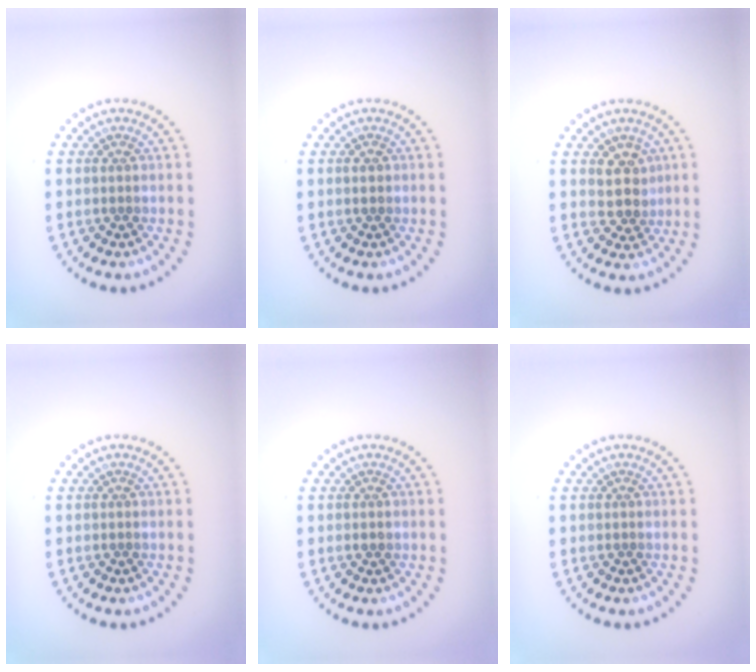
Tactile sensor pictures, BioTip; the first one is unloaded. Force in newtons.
{"total": 1.3, "press": 1.2, "slide": 0.1}
{"total": 2.7, "press": 2.4, "slide": 1.1}
{"total": 0.0}
{"total": 0.9, "press": 0.9, "slide": 0.0}
{"total": 0.0}